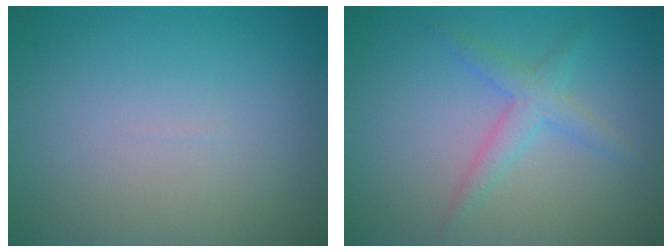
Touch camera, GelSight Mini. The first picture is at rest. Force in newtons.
{"total": 2.4, "press": 2.4, "slide": 0.1}